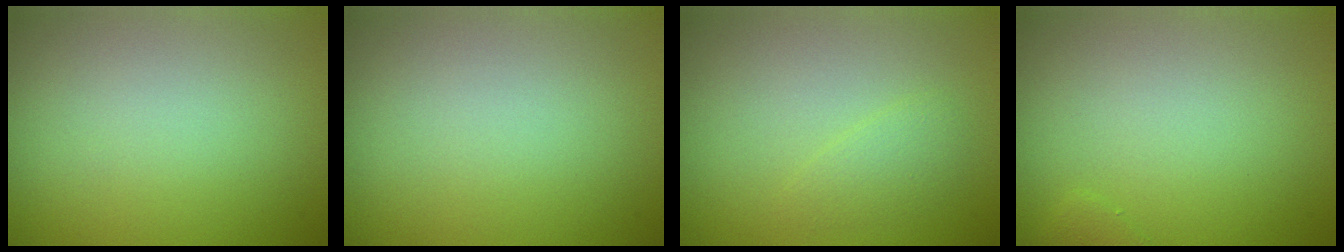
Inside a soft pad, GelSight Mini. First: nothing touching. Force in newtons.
{"total": 0.0}
{"total": 1.2, "press": 1.2, "slide": 0.1}
{"total": 0.7, "press": 0.7, "slide": 0.0}